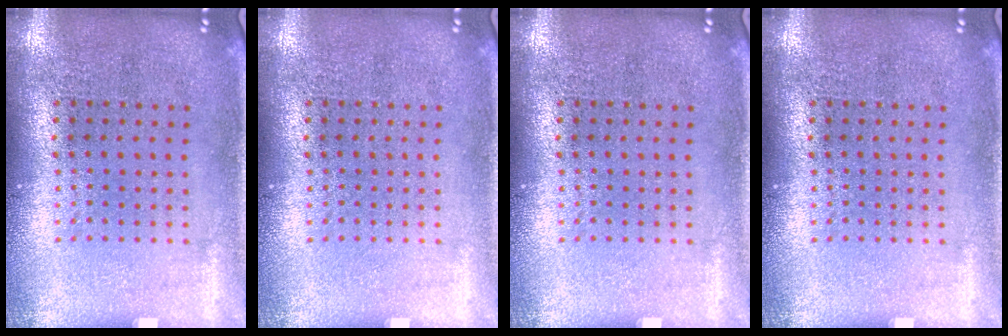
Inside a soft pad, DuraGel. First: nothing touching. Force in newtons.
{"total": 0.0}
{"total": 0.0}
{"total": 0.0}